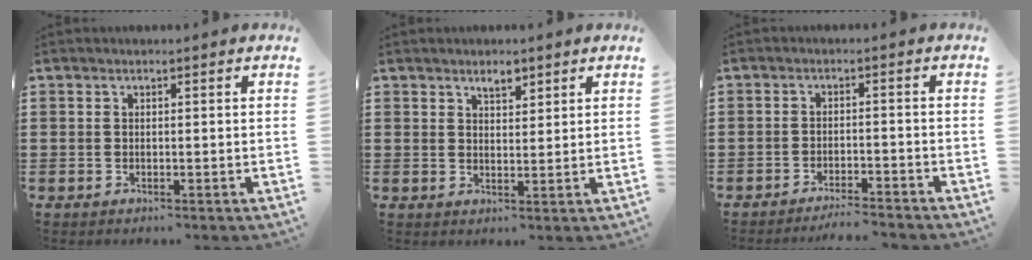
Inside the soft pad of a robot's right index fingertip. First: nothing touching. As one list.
[{"total": 2.5, "force": [1.9, 1.0, 1.2], "torque": [-0.019, 0.000, 0.034]}, {"total": 3.0, "force": [-3.0, -0.3, 0.6], "torque": [-0.014, -0.004, -0.061]}]